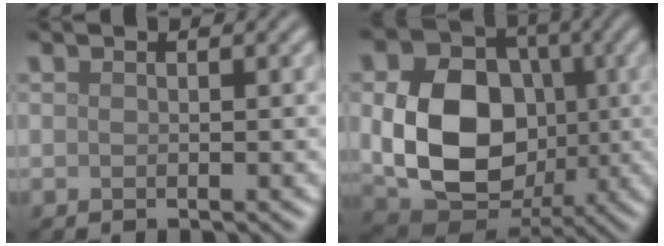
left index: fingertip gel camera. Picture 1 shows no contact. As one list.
[{"total": 11.1, "force": [-0.6, 8.4, 7.2], "torque": [-0.147, -0.007, -0.007]}]